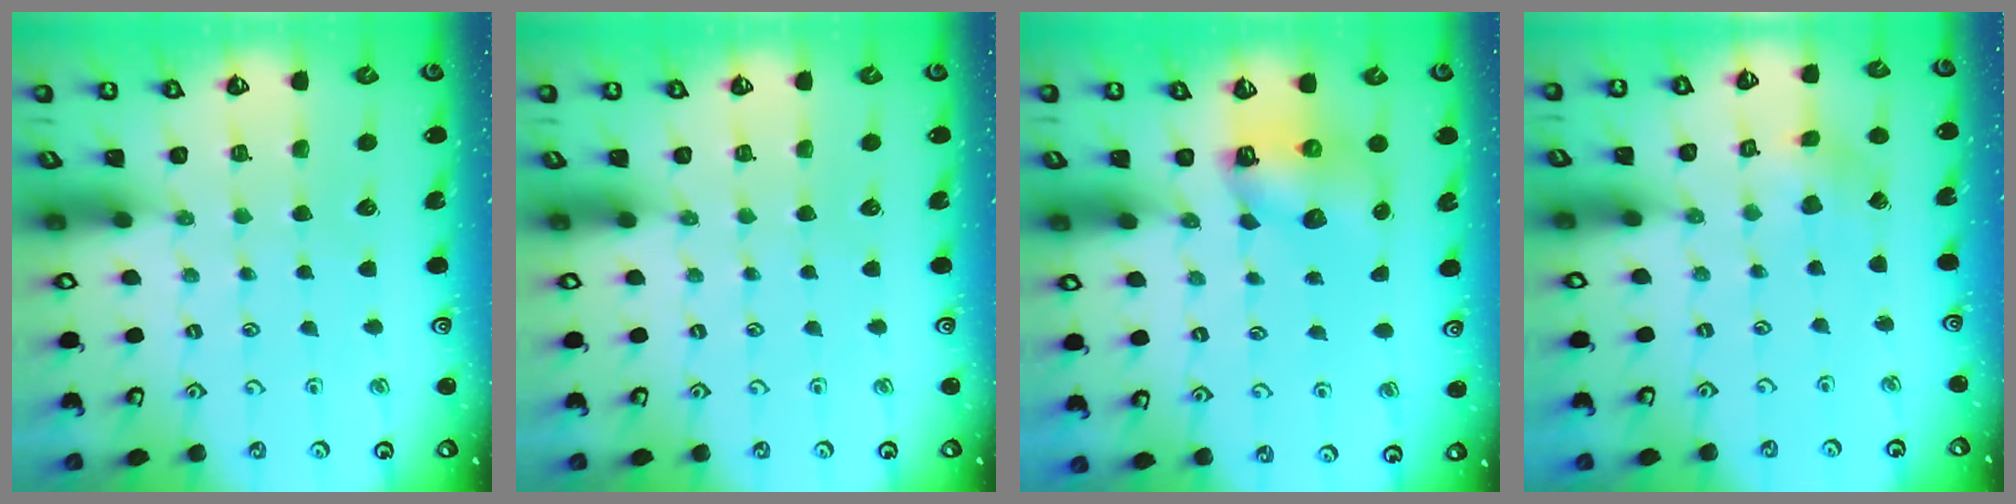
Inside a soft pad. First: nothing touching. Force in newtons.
{"total": 0.0}
{"total": 7.4, "press": 7.3, "slide": 1.2}
{"total": 2.4, "press": 2.4, "slide": 0.3}